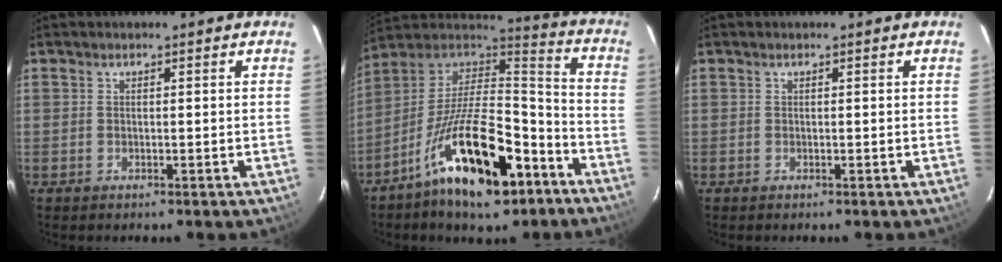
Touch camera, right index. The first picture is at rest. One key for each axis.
{"total": 21.4, "fx": -11.3, "fy": 8.5, "fz": 16.1, "tx": -0.285, "ty": -0.001, "tz": -0.187}
{"total": 0.0}